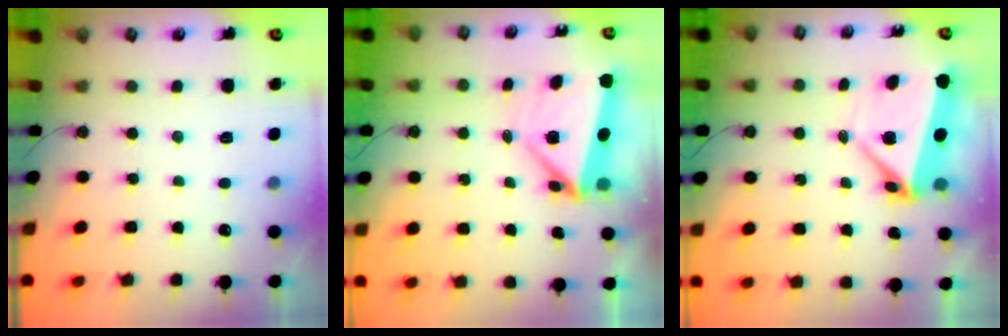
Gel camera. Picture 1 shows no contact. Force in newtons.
{"total": 5.1, "press": 4.8, "slide": 1.6}
{"total": 7.6, "press": 7.5, "slide": 1.1}